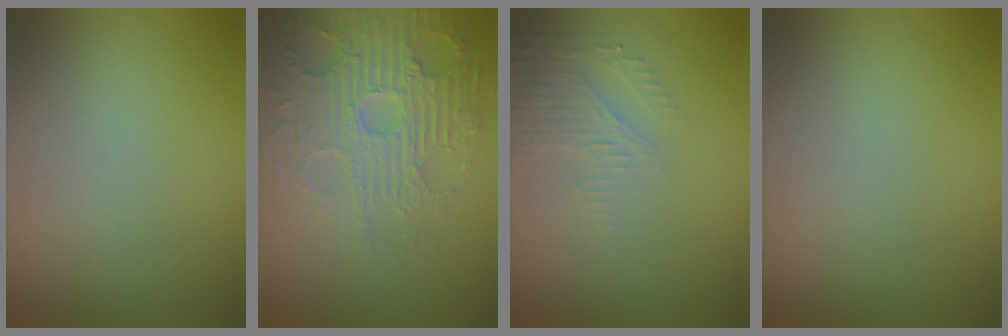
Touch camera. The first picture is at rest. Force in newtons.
{"total": 4.8, "press": 4.6, "slide": 1.2}
{"total": 2.6, "press": 2.5, "slide": 0.7}
{"total": 0.0}